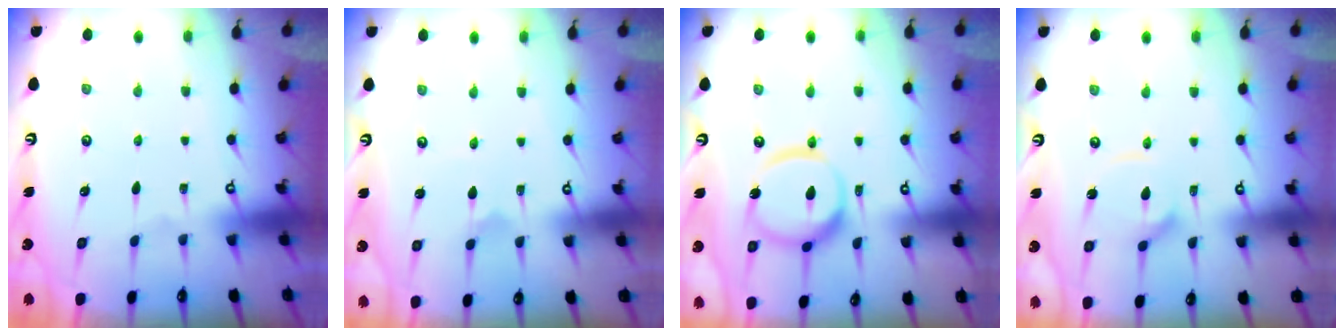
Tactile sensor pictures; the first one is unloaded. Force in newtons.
{"total": 0.7, "press": 0.7, "slide": 0.1}
{"total": 16.1, "press": 16.0, "slide": 1.6}
{"total": 7.0, "press": 7.0, "slide": 0.5}